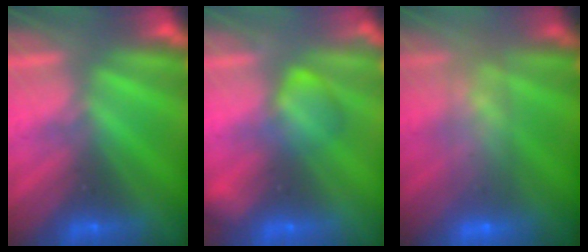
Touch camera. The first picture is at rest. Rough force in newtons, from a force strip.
{"total": 2.4}
{"total": 9.6}